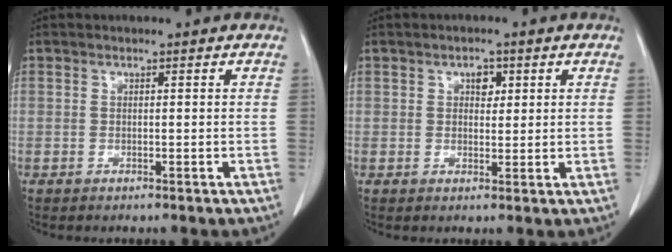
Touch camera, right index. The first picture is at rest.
{"total": 2.5, "force": [1.1, 1.5, 1.6], "torque": [-0.017, 0.000, 0.014]}